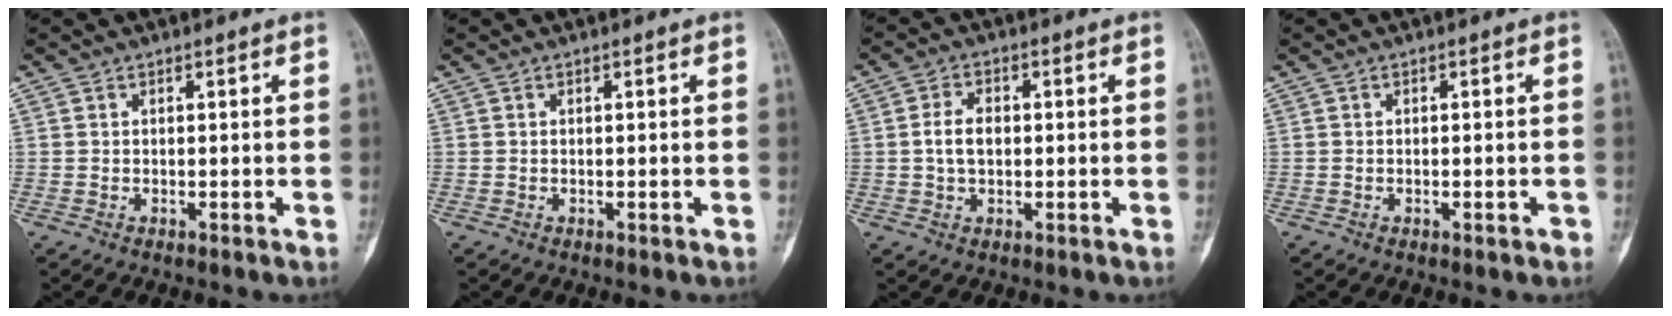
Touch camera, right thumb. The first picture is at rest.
{"total": 0.0}
{"total": 4.7, "force": [0.1, 3.0, 3.6], "torque": [-0.068, 0.009, 0.001]}
{"total": 1.4, "force": [-0.6, 0.5, 1.2], "torque": [-0.019, 0.004, -0.005]}